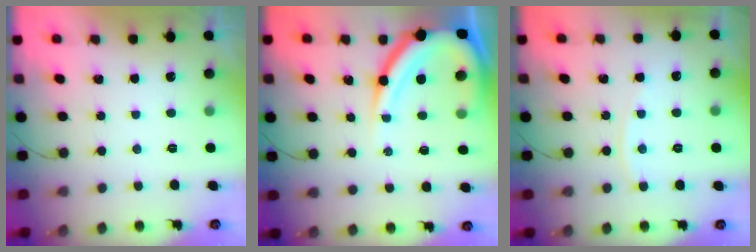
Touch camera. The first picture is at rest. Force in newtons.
{"total": 16.0, "press": 16.0, "slide": 1.5}
{"total": 4.0, "press": 4.0, "slide": 0.5}